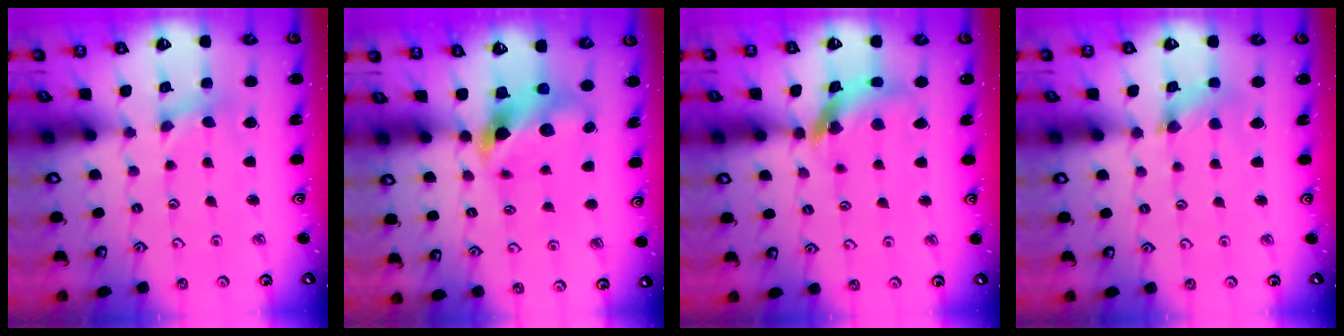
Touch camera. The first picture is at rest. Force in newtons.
{"total": 8.2, "press": 8.1, "slide": 1.3}
{"total": 12.1, "press": 12.0, "slide": 1.4}
{"total": 1.7, "press": 1.7, "slide": 0.3}